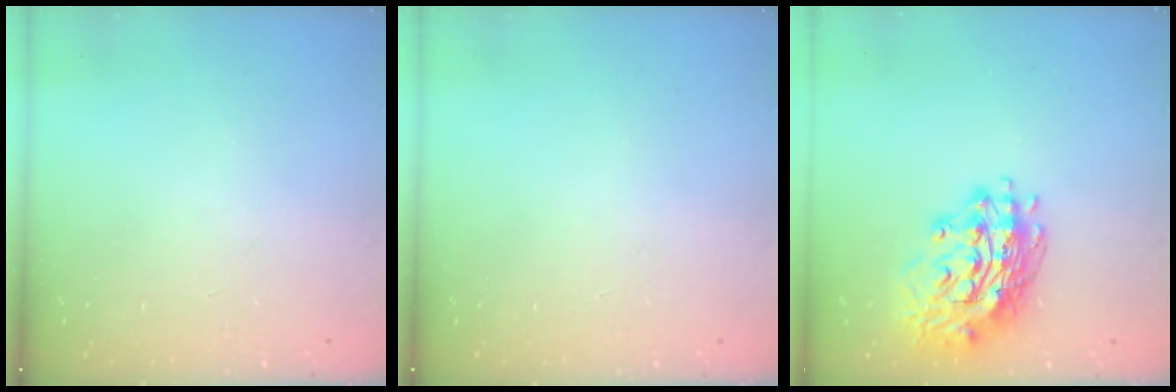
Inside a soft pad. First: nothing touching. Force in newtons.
{"total": 0.0}
{"total": 16.1, "press": 16.0, "slide": 1.7}